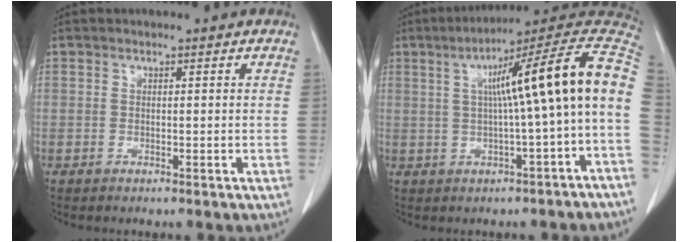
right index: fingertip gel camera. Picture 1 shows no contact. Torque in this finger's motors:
{"motor_torque": [1.57, -0.39, 0.73, 0.21]}